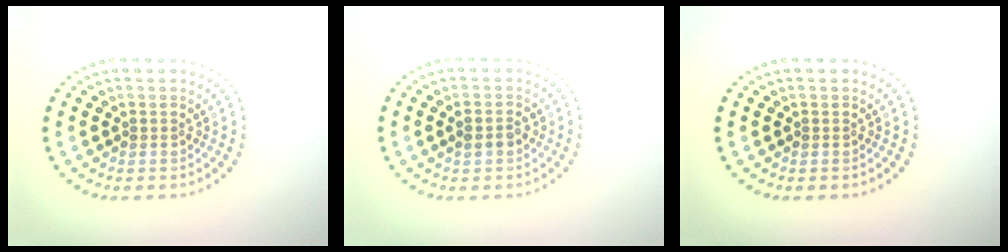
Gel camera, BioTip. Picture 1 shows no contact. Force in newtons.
{"total": 1.5, "press": 1.5, "slide": 0.2}
{"total": 0.0}